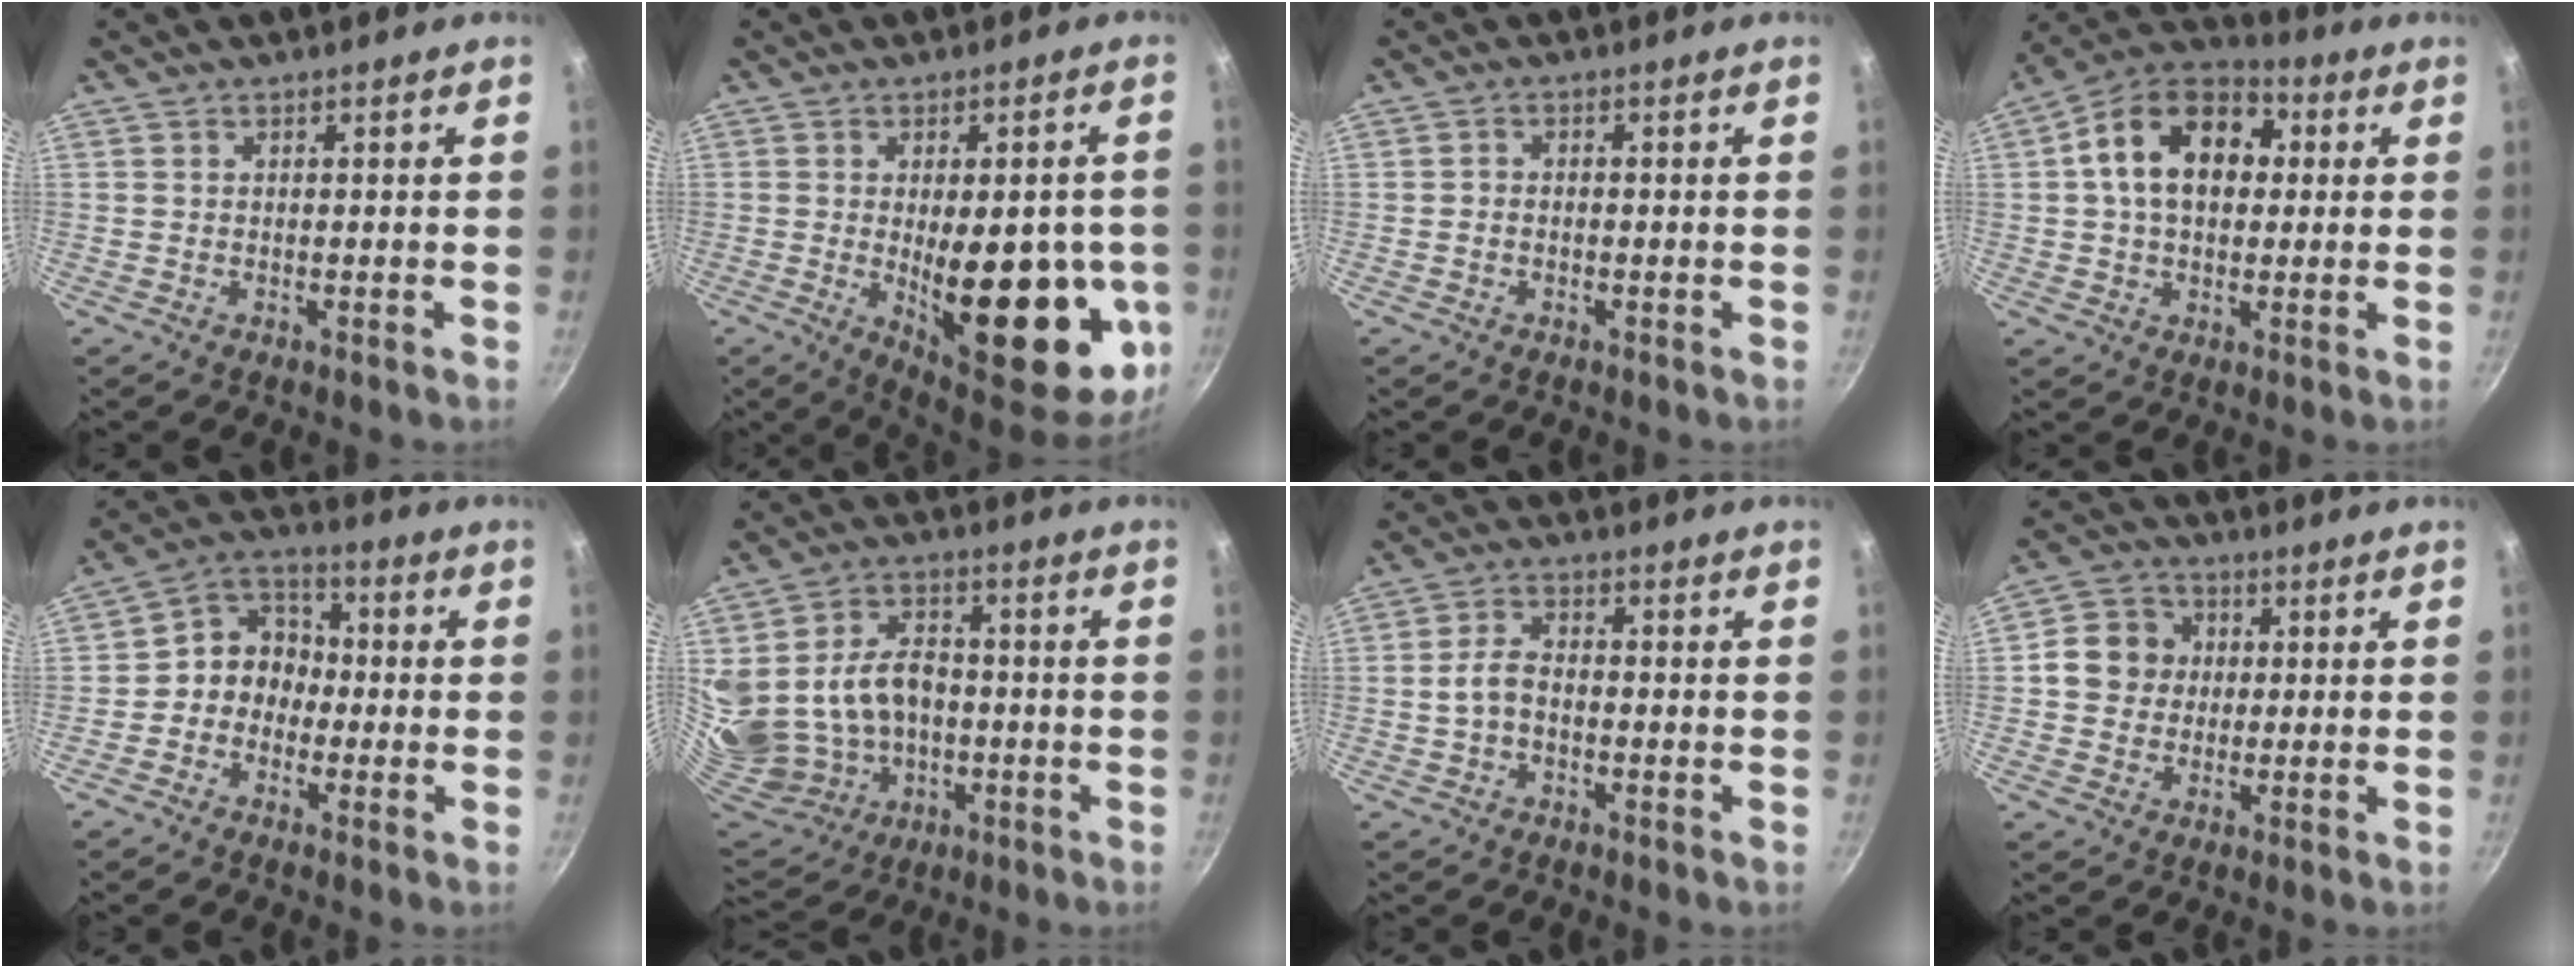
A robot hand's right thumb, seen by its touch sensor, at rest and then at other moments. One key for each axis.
{"total": 23.9, "fx": -3.7, "fy": 9.9, "fz": 21.4, "tx": -0.241, "ty": -0.018, "tz": -0.031}
{"total": 1.4, "fx": -0.6, "fy": 1.0, "fz": 0.8, "tx": -0.017, "ty": 0.008, "tz": -0.012}
{"total": 16.0, "fx": 2.8, "fy": 11.1, "fz": 11.2, "tx": -0.153, "ty": 0.028, "tz": 0.026}
{"total": 8.1, "fx": -1.6, "fy": 7.0, "fz": 3.7, "tx": -0.018, "ty": 0.039, "tz": -0.050}
{"total": 20.3, "fx": -0.9, "fy": 15.8, "fz": 12.6, "tx": -0.251, "ty": 0.019, "tz": 0.011}
{"total": 4.7, "fx": -1.2, "fy": 2.9, "fz": 3.5, "tx": -0.064, "ty": 0.025, "tz": -0.026}
{"total": 8.3, "fx": 0.7, "fy": 7.5, "fz": 3.4, "tx": -0.026, "ty": 0.012, "tz": -0.004}